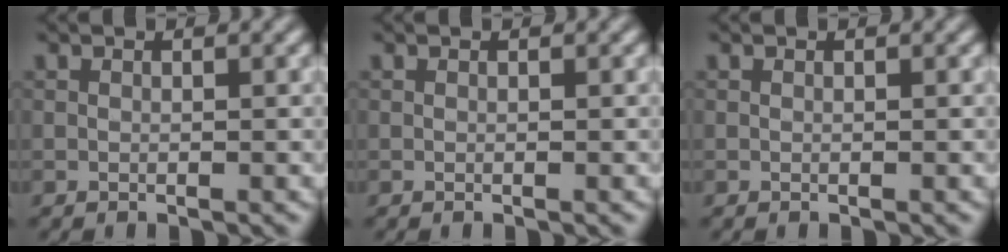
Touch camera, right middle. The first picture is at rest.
{"total": 0.0}
{"total": 0.0}